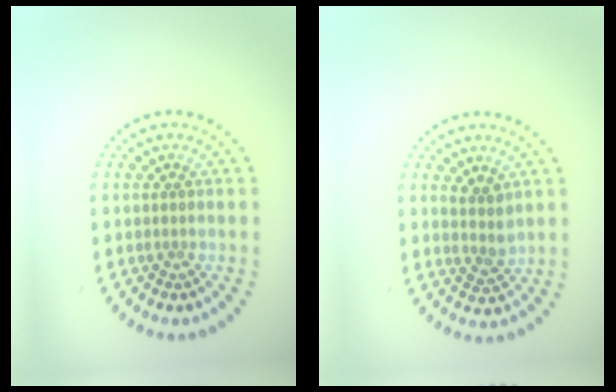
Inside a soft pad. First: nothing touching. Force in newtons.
{"total": 1.9, "press": 1.5, "slide": 1.0}